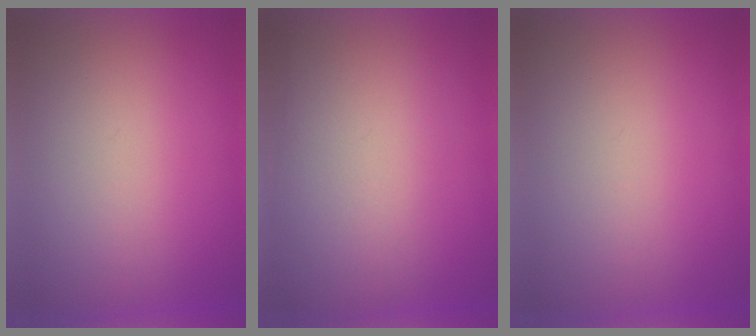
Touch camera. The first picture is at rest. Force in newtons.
{"total": 3.6}
{"total": 0.0}